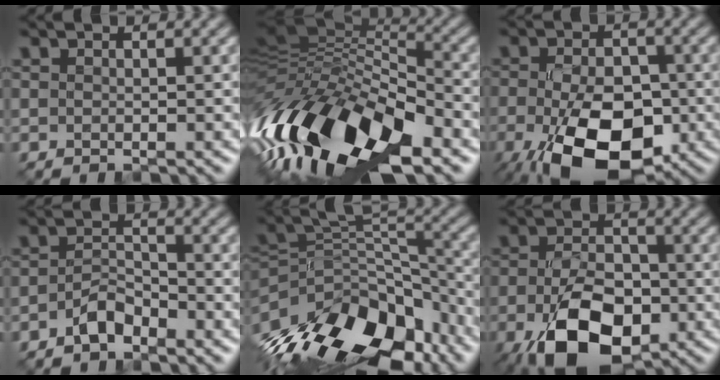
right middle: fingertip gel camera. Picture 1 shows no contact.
{"total": 16.0, "force": [-6.6, 6.8, 12.9], "torque": [-0.260, 0.020, -0.135]}
{"total": 12.0, "force": [-5.1, 6.3, 8.8], "torque": [-0.161, -0.033, -0.082]}
{"total": 2.2, "force": [-1.7, 0.9, 0.9], "torque": [-0.021, 0.007, -0.035]}
{"total": 15.5, "force": [-10.3, 7.9, 8.4], "torque": [-0.197, 0.003, -0.162]}
{"total": 10.0, "force": [-4.8, 5.4, 6.8], "torque": [-0.153, -0.025, -0.081]}